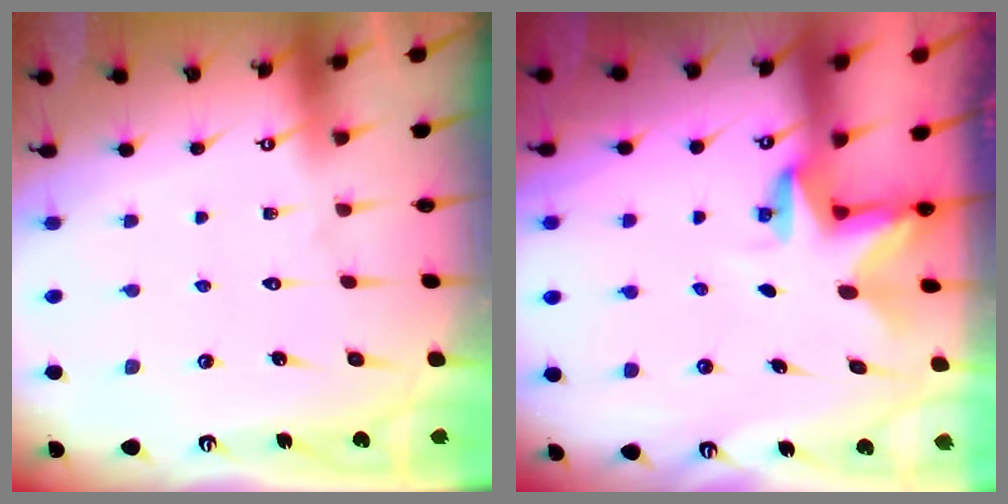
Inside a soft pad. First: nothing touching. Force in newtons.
{"total": 2.8, "press": 2.8, "slide": 0.3}